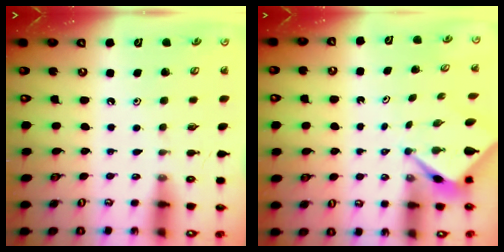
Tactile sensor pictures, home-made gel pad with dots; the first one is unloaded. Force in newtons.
{"total": 2.5, "press": 2.5, "slide": 0.2}